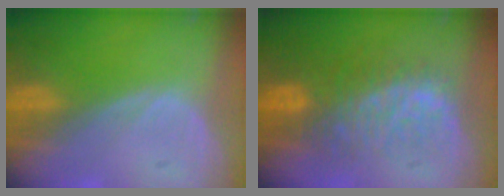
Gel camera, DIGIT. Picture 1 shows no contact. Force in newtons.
{"total": 9.7, "press": 8.5, "slide": 4.7}